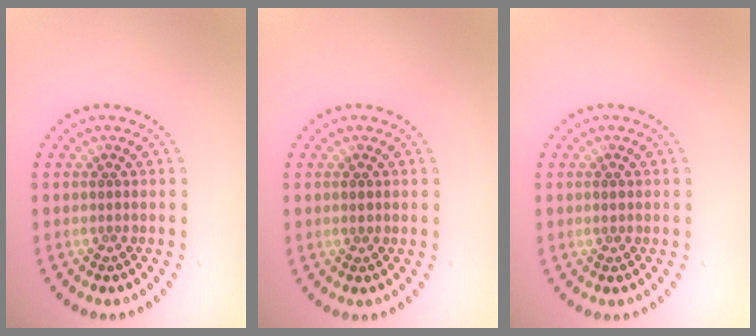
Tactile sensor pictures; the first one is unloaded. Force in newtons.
{"total": 0.7, "press": 0.7, "slide": 0.1}
{"total": 0.8, "press": 0.8, "slide": 0.2}